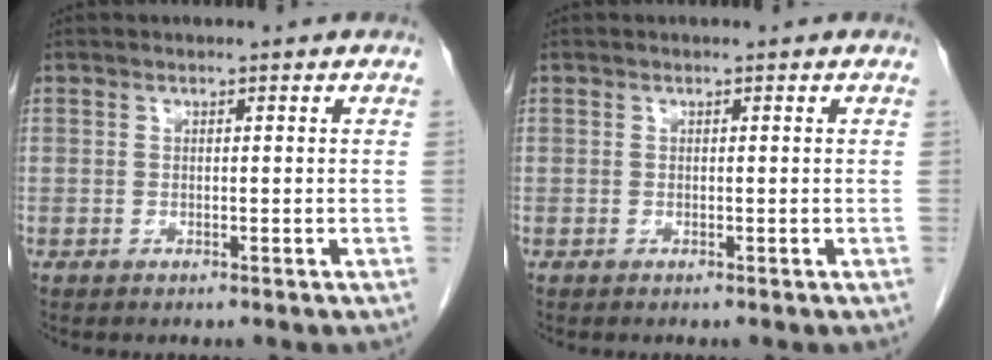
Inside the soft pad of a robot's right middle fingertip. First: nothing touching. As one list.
[{"total": 0.0}]